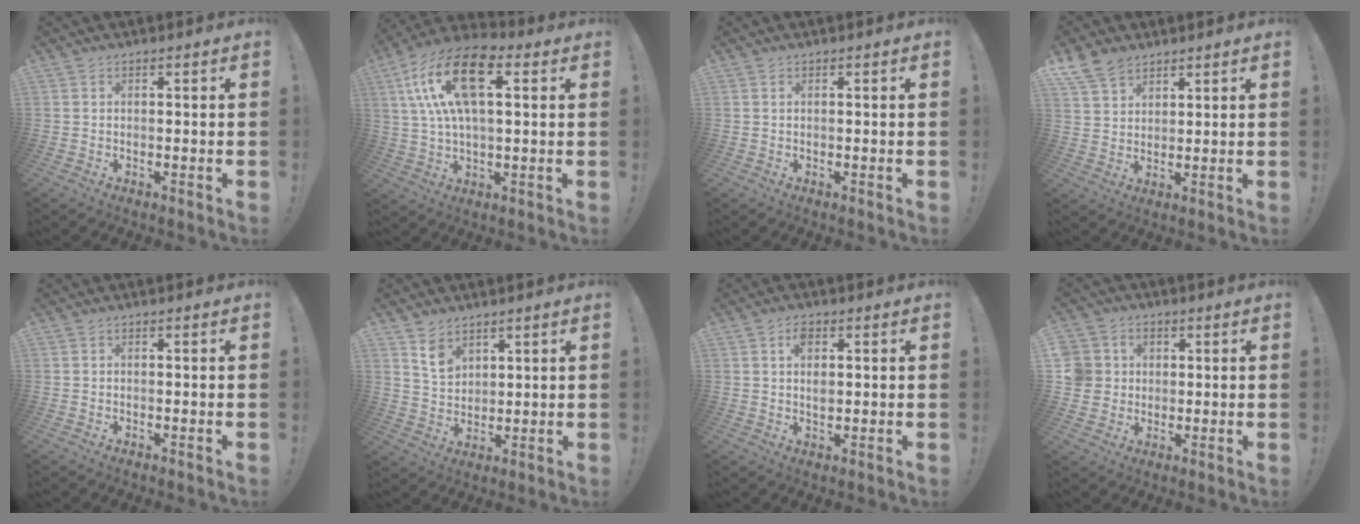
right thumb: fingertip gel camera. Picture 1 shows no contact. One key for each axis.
{"total": 18.0, "fx": 6.3, "fy": 8.7, "fz": 14.5, "tx": -0.267, "ty": 0.004, "tz": 0.106}
{"total": 0.0}
{"total": 8.3, "fx": 6.1, "fy": 5.0, "fz": 2.8, "tx": -0.055, "ty": -0.031, "tz": 0.121}
{"total": 0.0}
{"total": 7.1, "fx": 4.7, "fy": 4.9, "fz": 2.2, "tx": -0.029, "ty": -0.031, "tz": 0.089}
{"total": 3.9, "fx": 1.2, "fy": 2.1, "fz": 3.0, "tx": -0.040, "ty": -0.003, "tz": 0.016}
{"total": 7.7, "fx": 1.1, "fy": 7.4, "fz": 2.1, "tx": -0.047, "ty": 0.003, "tz": 0.027}